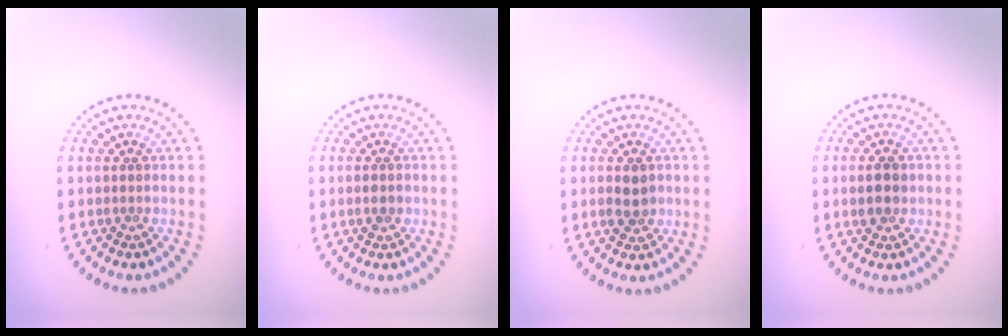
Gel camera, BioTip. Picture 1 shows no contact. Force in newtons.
{"total": 1.1, "press": 1.1, "slide": 0.2}
{"total": 2.2, "press": 2.2, "slide": 0.2}
{"total": 2.1, "press": 2.1, "slide": 0.1}